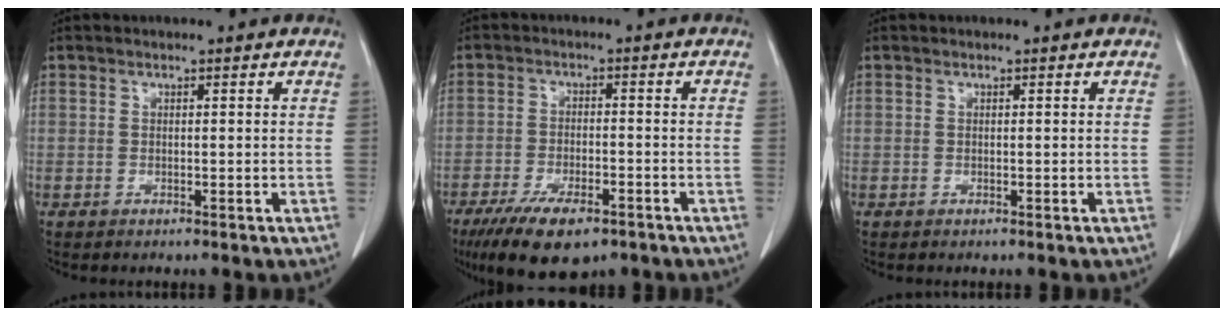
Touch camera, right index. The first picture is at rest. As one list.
[{"total": 10.6, "force": [-7.1, 3.6, 7.0], "torque": [-0.116, -0.014, -0.114]}, {"total": 0.0}]